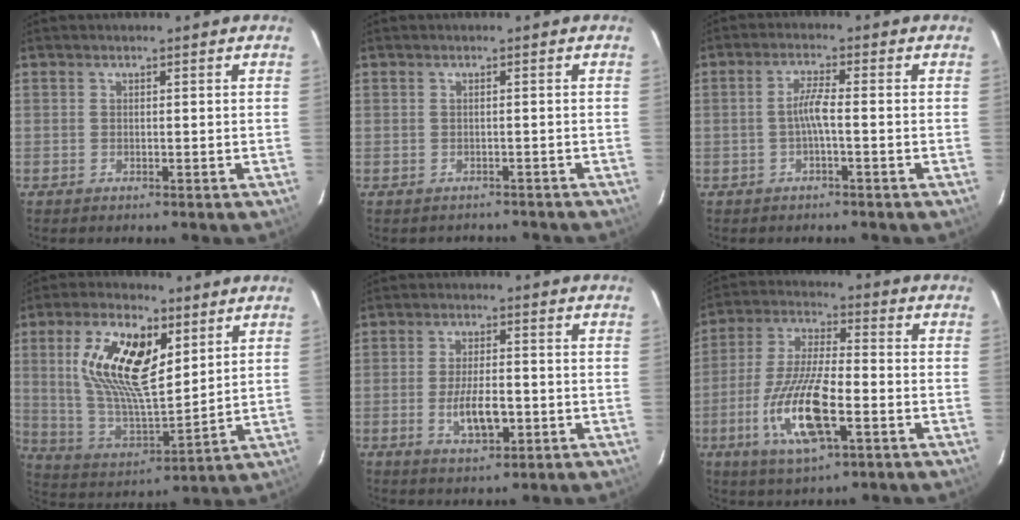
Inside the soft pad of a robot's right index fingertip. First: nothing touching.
{"total": 3.0, "force": [-2.5, 1.6, 0.4], "torque": [0.001, 0.008, -0.026]}
{"total": 3.1, "force": [-1.1, -0.1, 2.9], "torque": [-0.060, 0.005, -0.019]}
{"total": 17.4, "force": [6.5, 7.7, 14.2], "torque": [-0.277, 0.007, 0.132]}
{"total": 7.2, "force": [-2.0, 2.8, 6.3], "torque": [-0.126, -0.007, -0.031]}
{"total": 15.5, "force": [-5.4, 4.8, 13.7], "torque": [-0.292, -0.013, -0.101]}